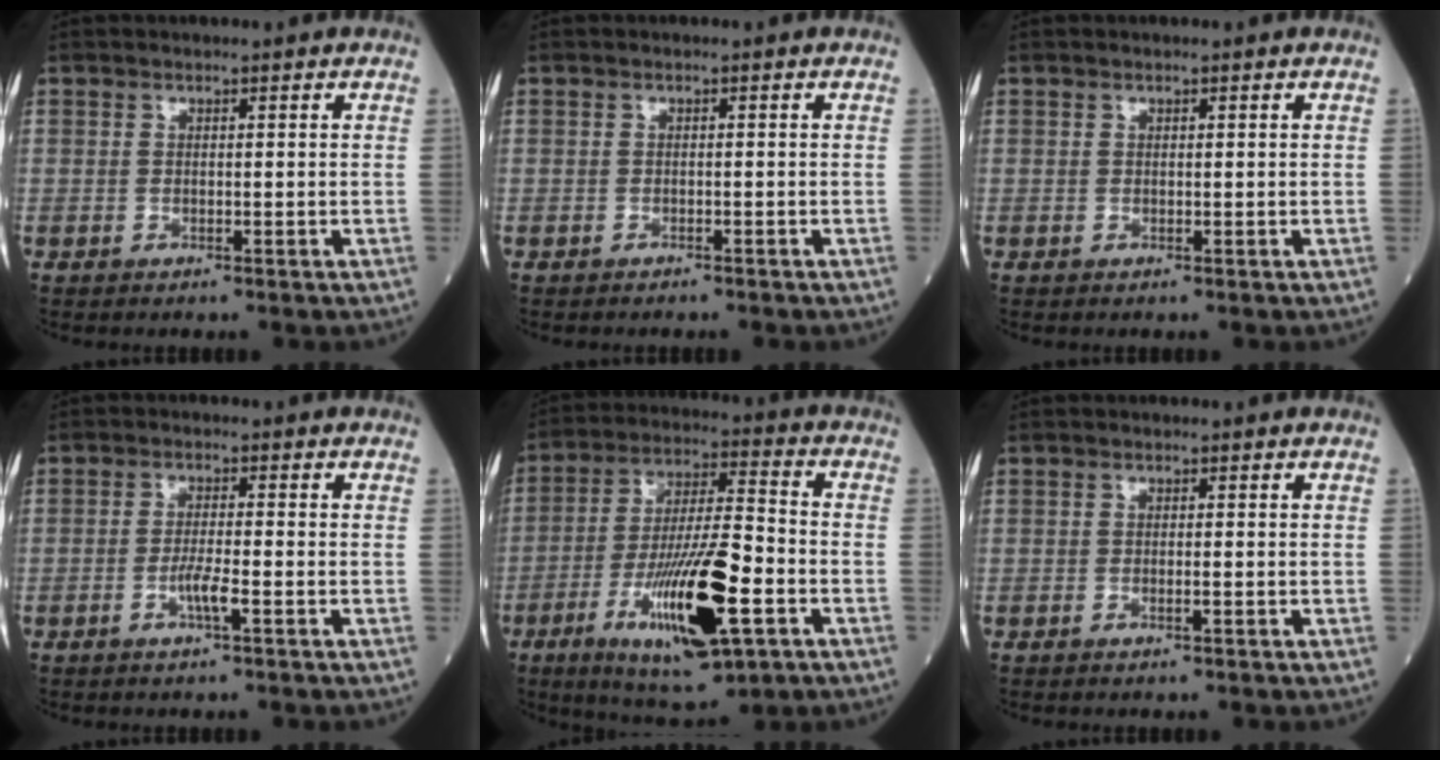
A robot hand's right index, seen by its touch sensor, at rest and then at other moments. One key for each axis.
{"total": 1.6, "fx": -1.4, "fy": 0.5, "fz": 0.6, "tx": -0.015, "ty": -0.002, "tz": -0.016}
{"total": 0.0}
{"total": 3.2, "fx": -1.3, "fy": 0.0, "fz": 2.9, "tx": -0.058, "ty": -0.002, "tz": -0.027}
{"total": 17.9, "fx": -6.6, "fy": 3.4, "fz": 16.3, "tx": -0.305, "ty": -0.018, "tz": -0.105}
{"total": 0.7, "fx": -0.3, "fy": 0.0, "fz": 0.7, "tx": -0.015, "ty": -0.001, "tz": -0.004}